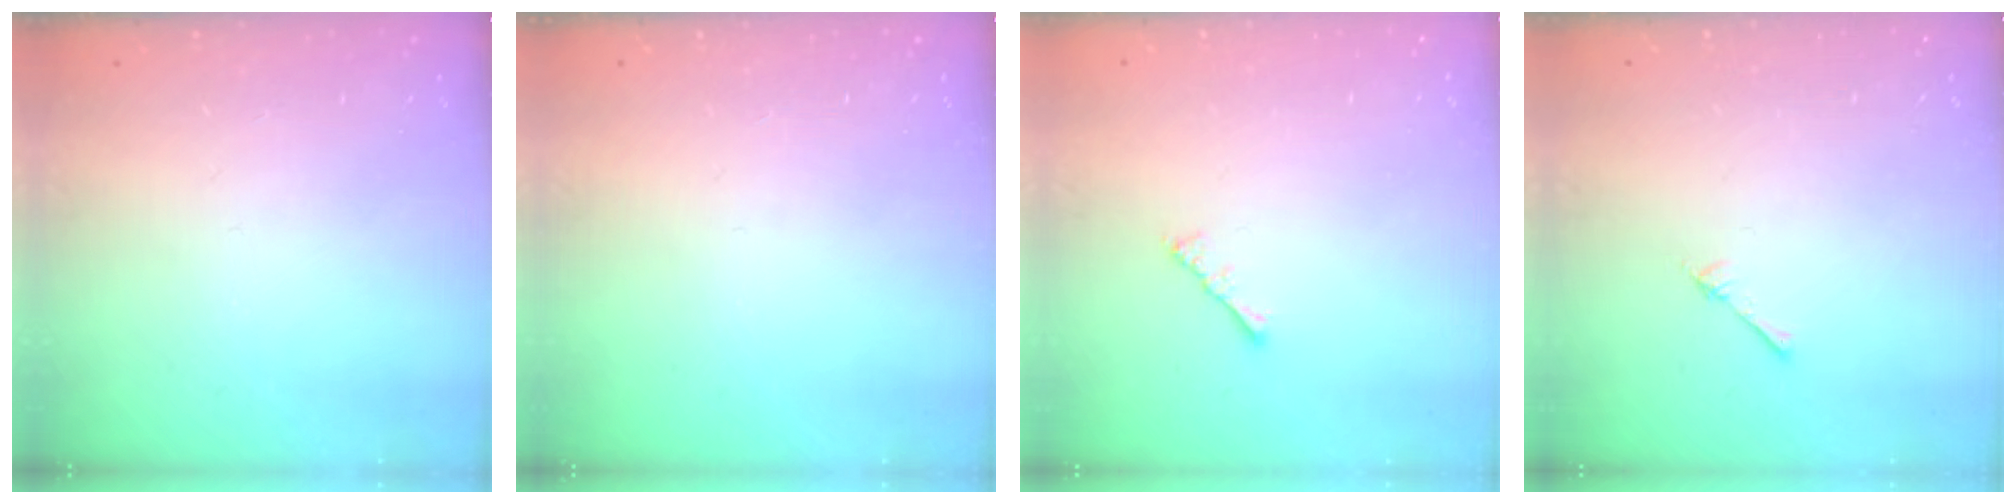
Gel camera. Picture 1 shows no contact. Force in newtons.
{"total": 0.0}
{"total": 2.2, "press": 2.1, "slide": 0.5}
{"total": 2.4, "press": 2.4, "slide": 0.3}